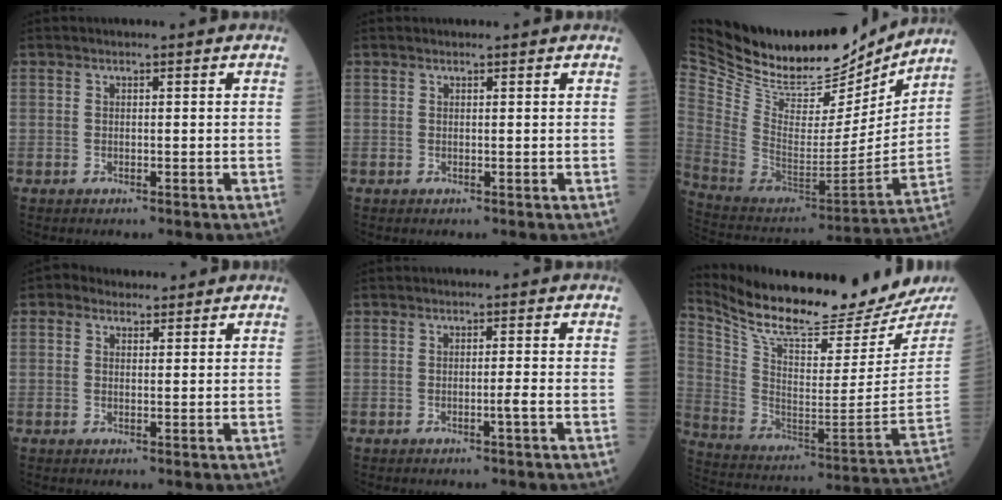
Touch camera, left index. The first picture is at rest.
{"total": 0.8, "force": [0.8, 0.2, 0.1], "torque": [-0.009, 0.009, 0.012]}
{"total": 30.8, "force": [26.0, 10.2, 13.0], "torque": [-0.276, -0.029, 0.417]}
{"total": 2.9, "force": [2.2, 1.8, 0.6], "torque": [-0.011, 0.020, 0.033]}
{"total": 1.3, "force": [-0.6, -0.4, 1.0], "torque": [-0.013, 0.000, -0.011]}
{"total": 24.0, "force": [22.0, 1.8, 9.5], "torque": [-0.186, -0.081, 0.338]}